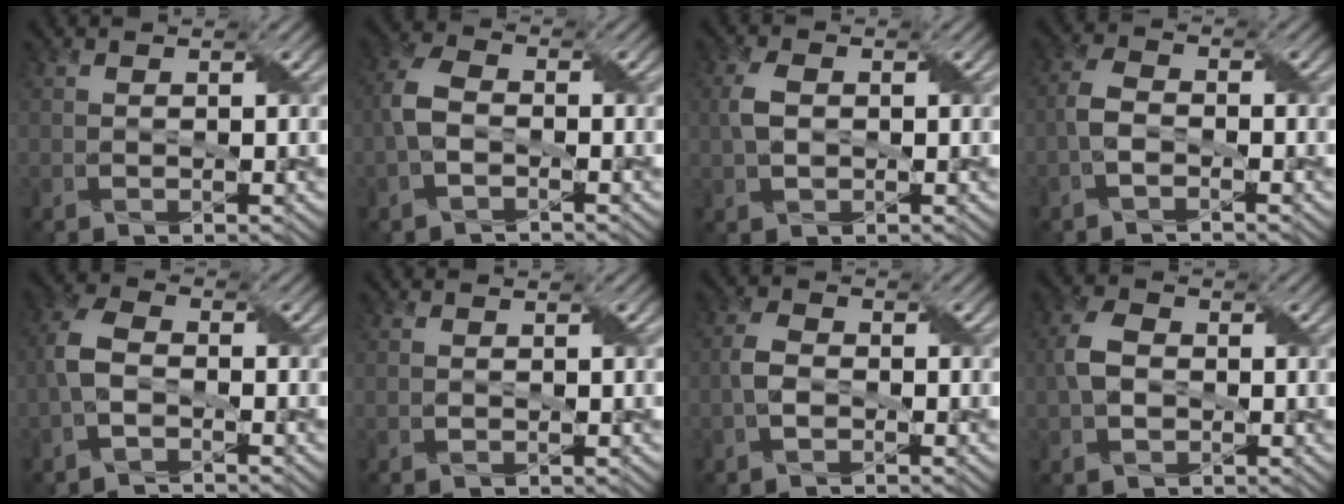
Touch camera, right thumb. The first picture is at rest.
{"total": 4.6, "force": [-1.4, 3.0, 3.3], "torque": [-0.086, 0.005, -0.035]}
{"total": 3.5, "force": [0.1, 2.3, 2.6], "torque": [-0.065, 0.004, 0.000]}
{"total": 3.1, "force": [-1.5, 1.6, 2.2], "torque": [-0.052, 0.007, -0.039]}
{"total": 4.7, "force": [-1.9, 2.8, 3.3], "torque": [-0.087, 0.006, -0.047]}
{"total": 0.0}
{"total": 2.9, "force": [-1.1, 1.7, 2.0], "torque": [-0.048, 0.007, -0.027]}
{"total": 4.3, "force": [-0.4, 3.2, 2.8], "torque": [-0.072, 0.005, -0.012]}